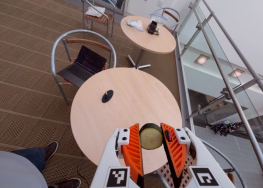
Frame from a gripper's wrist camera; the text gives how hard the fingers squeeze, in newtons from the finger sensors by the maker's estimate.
{"total": 7.1, "left": 6.9, "right": 7.4}